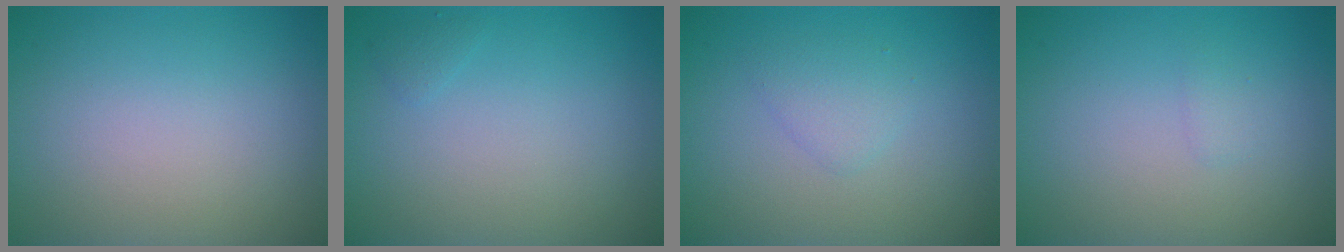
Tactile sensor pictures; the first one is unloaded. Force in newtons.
{"total": 0.5, "press": 0.5, "slide": 0.1}
{"total": 1.5, "press": 1.5, "slide": 0.1}
{"total": 0.7, "press": 0.7, "slide": 0.1}